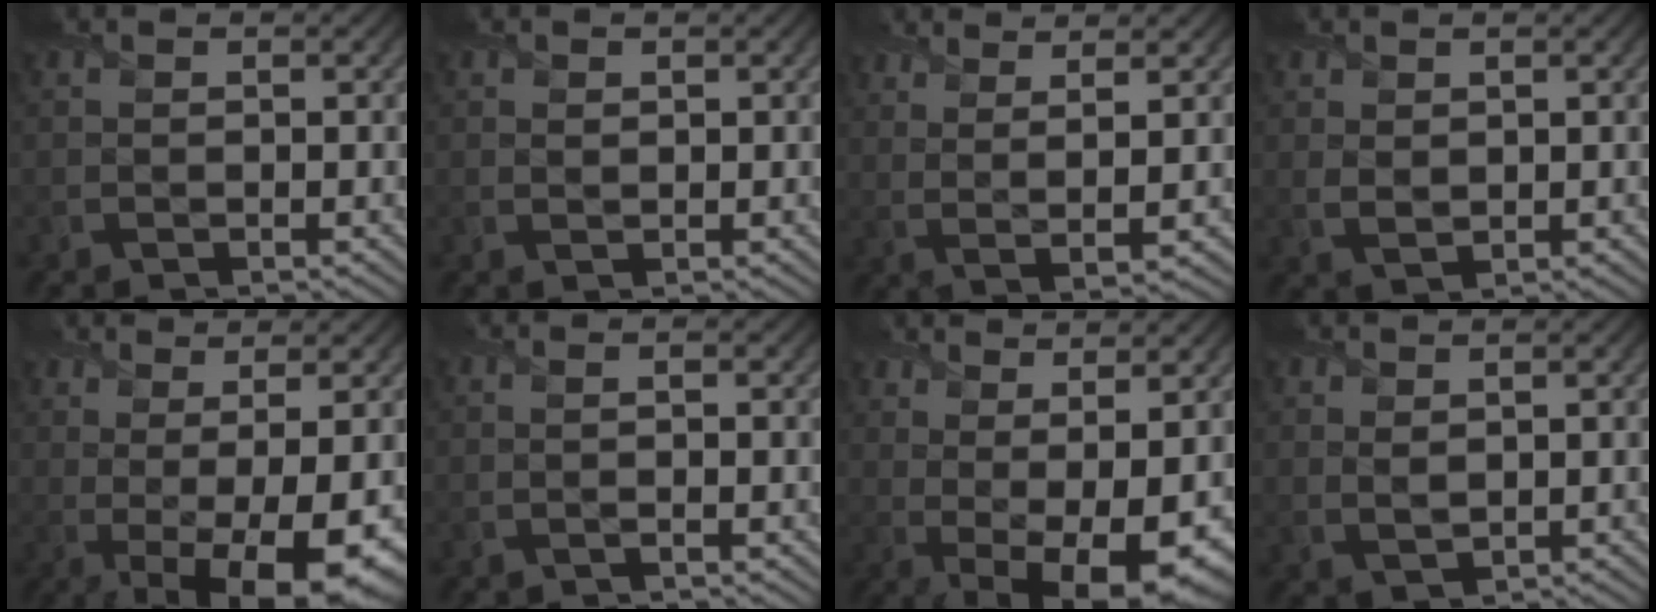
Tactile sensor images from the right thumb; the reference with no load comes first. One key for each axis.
{"total": 0.7, "fx": 0.4, "fy": 0.4, "fz": 0.3, "tx": -0.009, "ty": -0.003, "tz": 0.009}
{"total": 5.9, "fx": 3.3, "fy": 0.9, "fz": 4.8, "tx": -0.084, "ty": 0.004, "tz": 0.052}
{"total": 2.0, "fx": 0.9, "fy": 1.4, "fz": 1.1, "tx": -0.028, "ty": -0.004, "tz": 0.023}
{"total": 11.7, "fx": -1.4, "fy": 3.6, "fz": 11.1, "tx": -0.123, "ty": 0.018, "tz": 0.001}
{"total": 1.5, "fx": -0.1, "fy": 0.2, "fz": 1.5, "tx": -0.027, "ty": 0.002, "tz": -0.006}
{"total": 11.5, "fx": 1.1, "fy": 4.2, "fz": 10.7, "tx": -0.142, "ty": 0.019, "tz": 0.051}
{"total": 2.1, "fx": 1.2, "fy": 1.1, "fz": 1.3, "tx": -0.037, "ty": -0.003, "tz": 0.030}